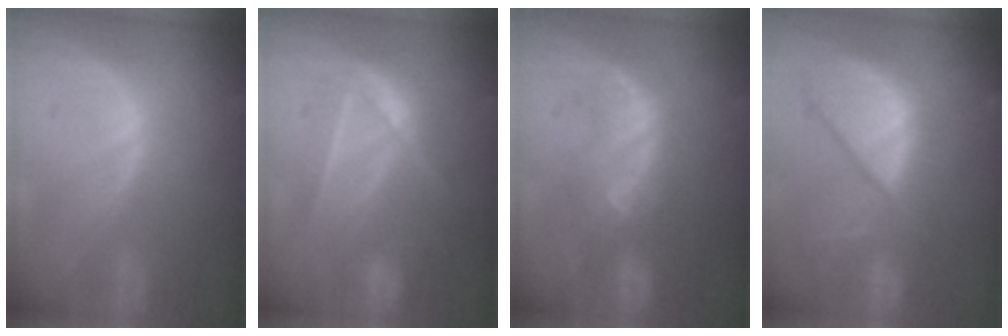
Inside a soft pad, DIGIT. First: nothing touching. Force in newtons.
{"total": 7.3, "press": 6.5, "slide": 3.2}
{"total": 7.6, "press": 7.3, "slide": 2.1}
{"total": 12.5, "press": 10.7, "slide": 6.5}